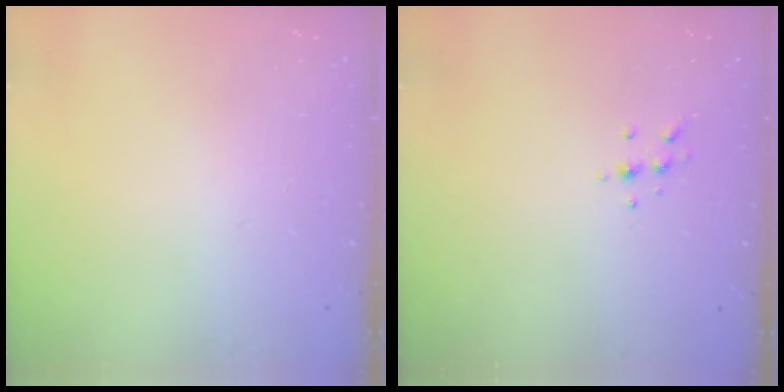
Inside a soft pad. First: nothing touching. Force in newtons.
{"total": 5.4, "press": 5.4, "slide": 0.7}